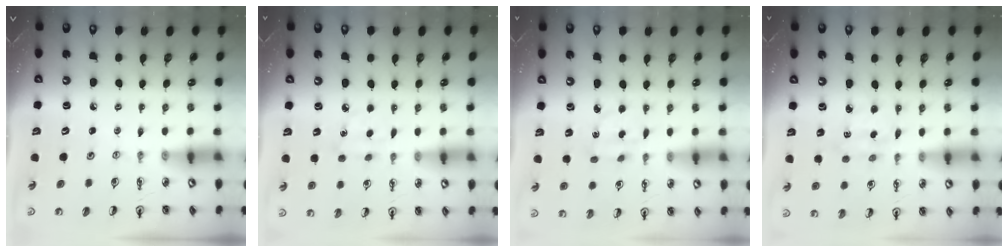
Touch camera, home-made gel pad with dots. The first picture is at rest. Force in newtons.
{"total": 5.7, "press": 5.7, "slide": 0.7}
{"total": 2.6, "press": 2.5, "slide": 0.6}
{"total": 2.3, "press": 2.3, "slide": 0.6}